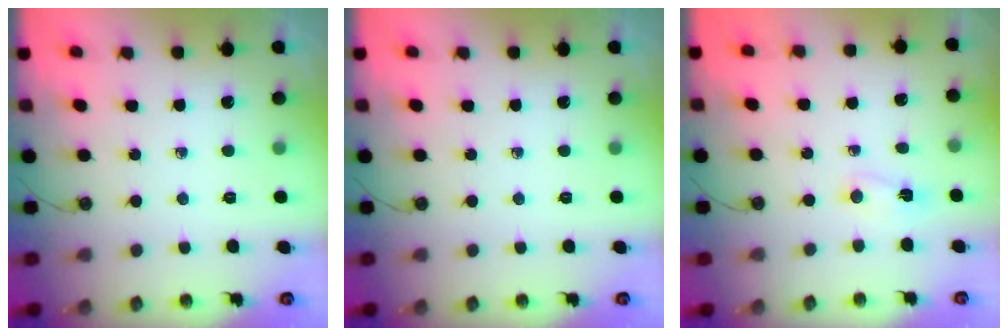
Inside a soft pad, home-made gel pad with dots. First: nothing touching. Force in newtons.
{"total": 0.0}
{"total": 2.8, "press": 2.7, "slide": 0.5}